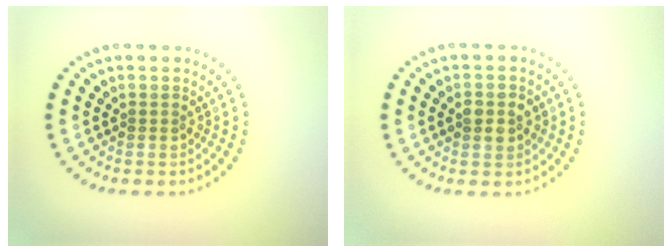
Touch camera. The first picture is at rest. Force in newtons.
{"total": 2.0, "press": 2.0, "slide": 0.2}